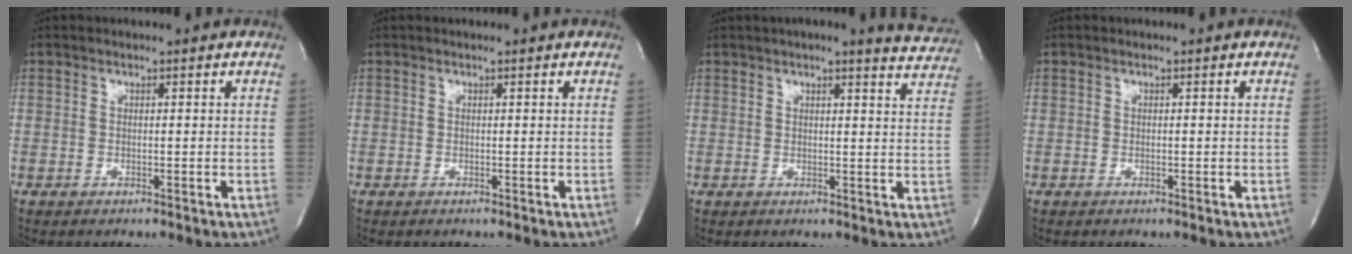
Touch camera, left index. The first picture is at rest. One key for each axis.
{"total": 0.0}
{"total": 8.4, "fx": 7.8, "fy": 0.8, "fz": 3.3, "tx": -0.032, "ty": -0.010, "tz": 0.068}
{"total": 0.0}